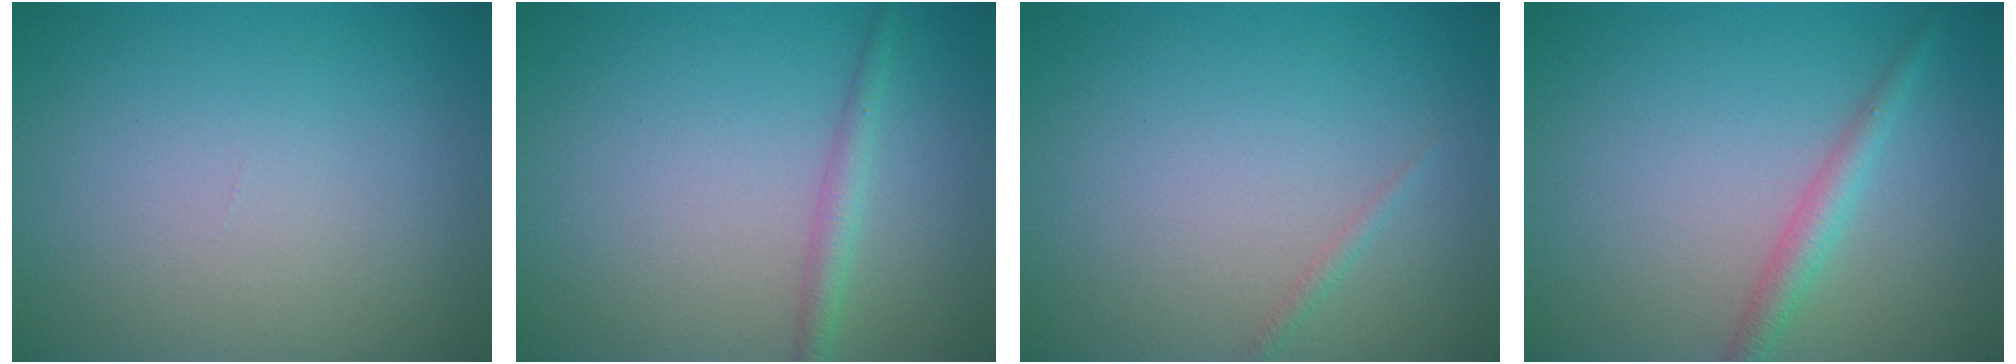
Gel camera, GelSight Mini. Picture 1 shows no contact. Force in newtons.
{"total": 1.7, "press": 1.7, "slide": 0.0}
{"total": 0.6, "press": 0.6, "slide": 0.0}
{"total": 2.1, "press": 2.1, "slide": 0.1}